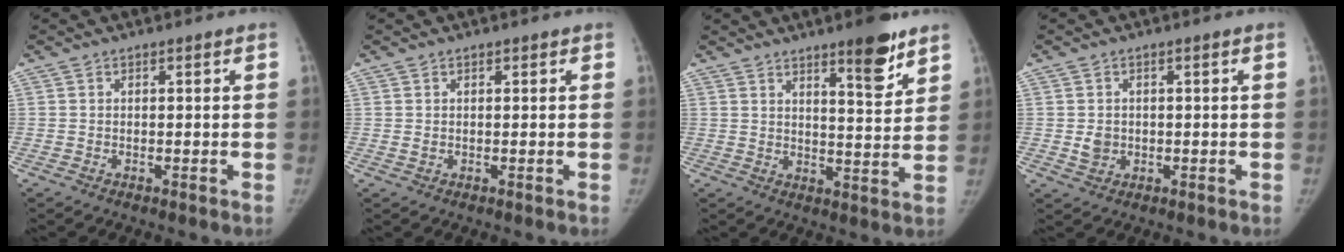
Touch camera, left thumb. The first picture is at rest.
{"total": 0.6, "force": [0.0, 0.5, 0.3], "torque": [-0.004, 0.000, 0.001]}
{"total": 8.6, "force": [5.9, 1.7, 6.0], "torque": [-0.070, -0.042, 0.084]}
{"total": 2.5, "force": [-0.1, 2.1, 1.4], "torque": [-0.012, 0.003, 0.005]}